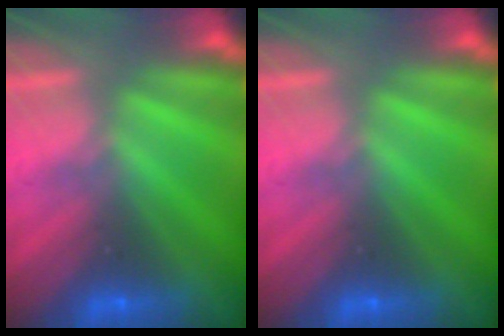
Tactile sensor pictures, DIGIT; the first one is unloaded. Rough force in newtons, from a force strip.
{"total": 0.0}